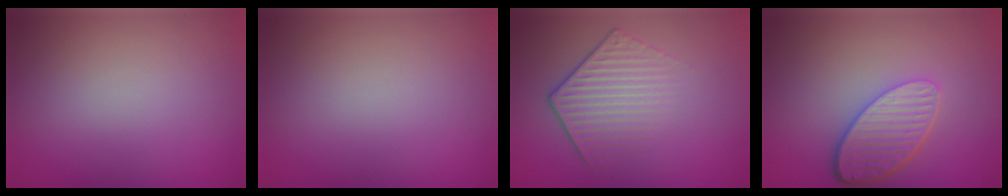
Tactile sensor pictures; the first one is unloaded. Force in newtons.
{"total": 0.0}
{"total": 4.0, "press": 2.9, "slide": 2.7}
{"total": 5.3, "press": 3.9, "slide": 3.7}